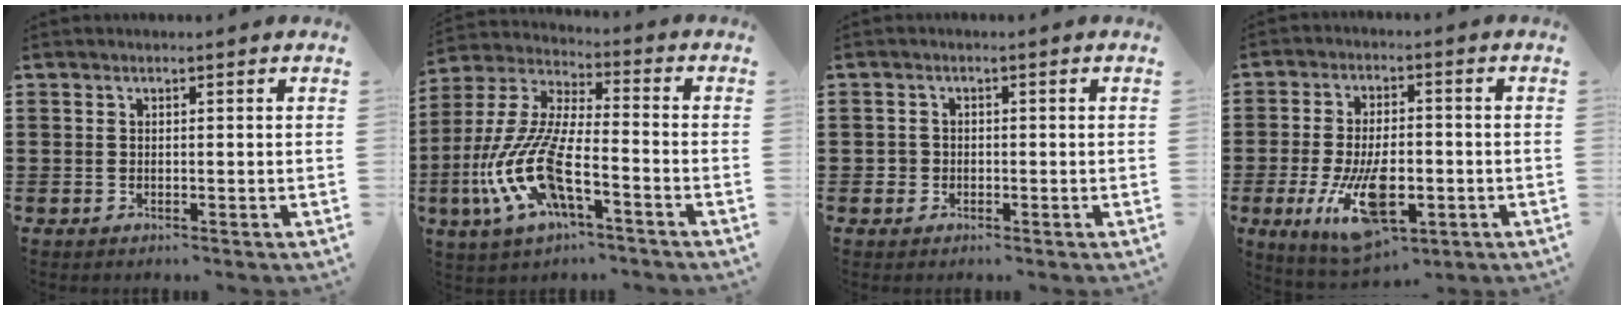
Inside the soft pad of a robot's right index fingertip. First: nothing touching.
{"total": 13.0, "force": [-5.7, 4.2, 11.0], "torque": [-0.263, -0.013, -0.115]}
{"total": 0.6, "force": [-0.1, 0.6, 0.1], "torque": [-0.002, 0.005, -0.004]}
{"total": 12.7, "force": [-3.9, 5.7, 10.7], "torque": [-0.202, -0.010, -0.067]}